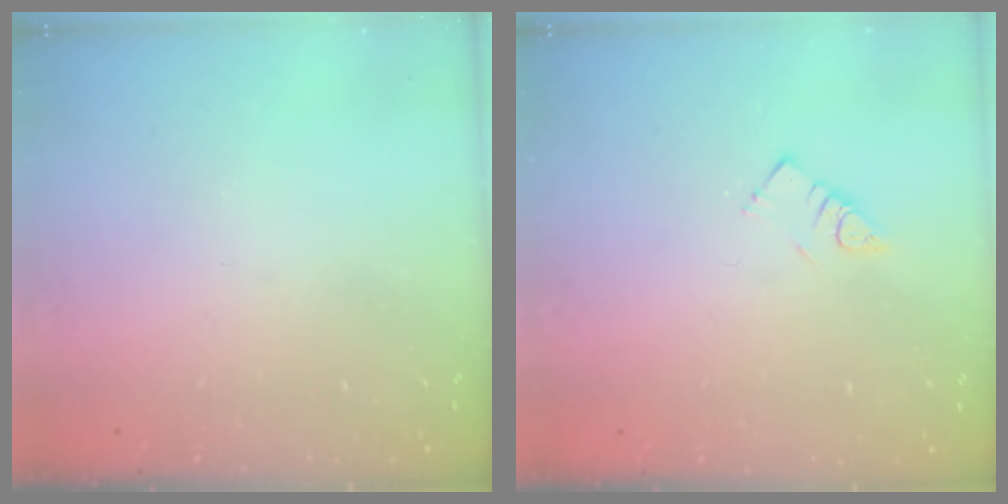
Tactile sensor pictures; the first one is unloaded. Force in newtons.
{"total": 3.3, "press": 3.3, "slide": 0.5}